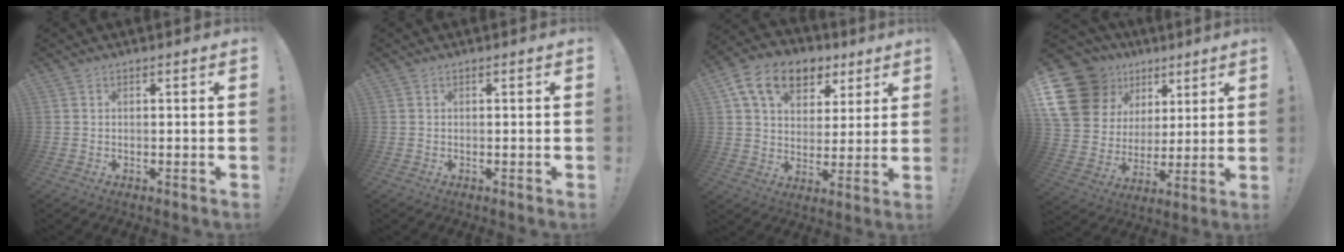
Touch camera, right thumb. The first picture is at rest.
{"total": 0.0}
{"total": 15.0, "force": [7.9, 10.2, 7.5], "torque": [-0.125, -0.031, 0.148]}
{"total": 20.0, "force": [9.2, 15.3, 8.9], "torque": [-0.151, -0.047, 0.204]}